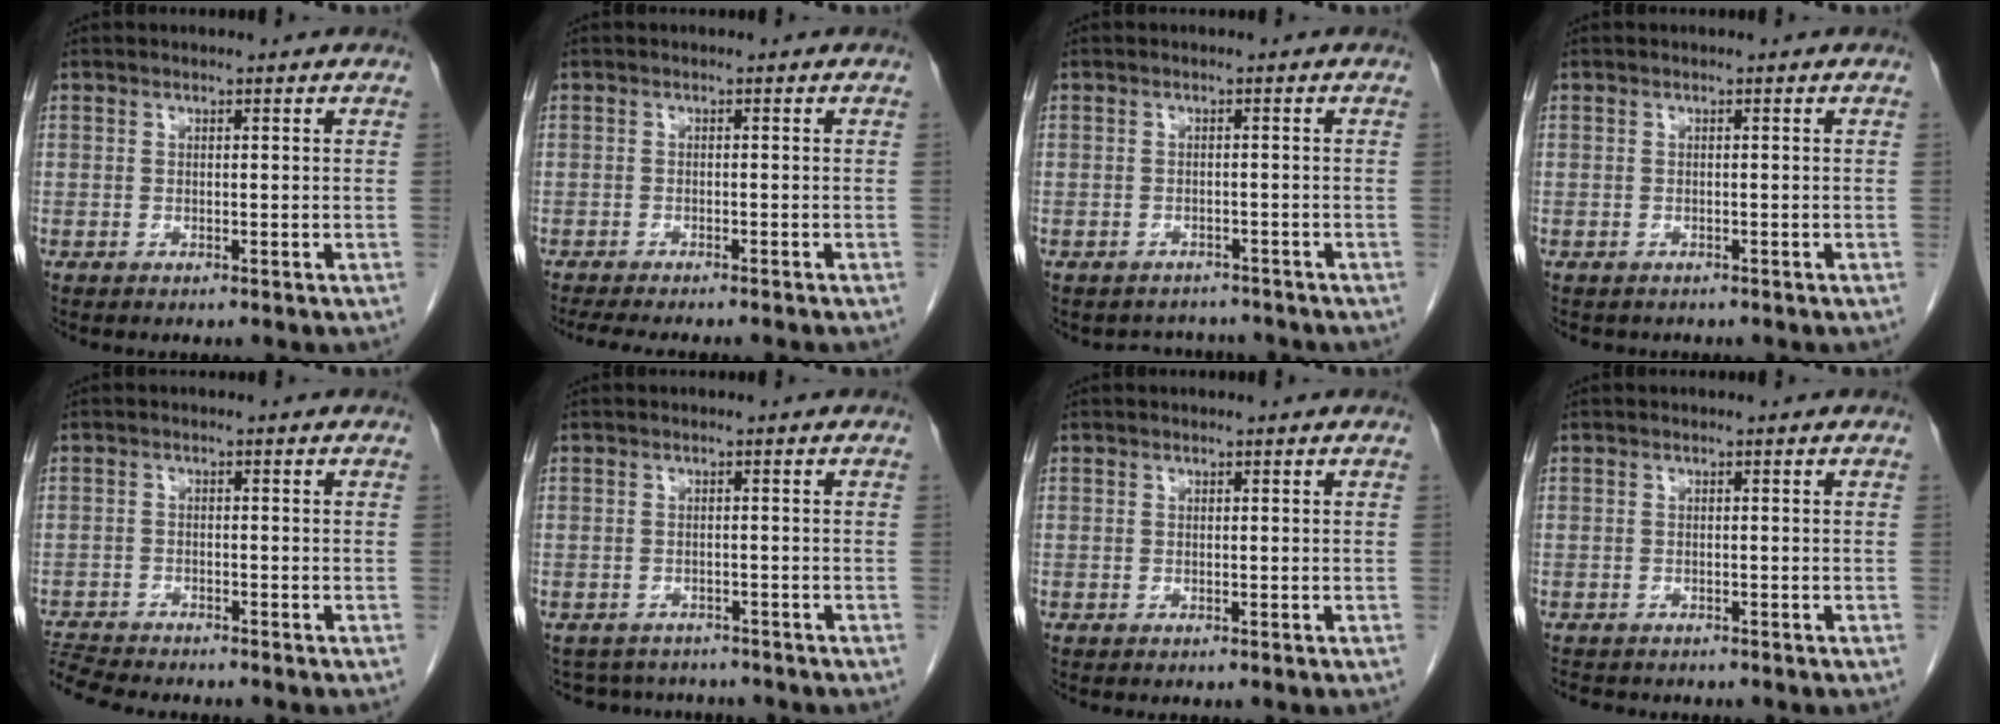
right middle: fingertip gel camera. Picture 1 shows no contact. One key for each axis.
{"total": 8.9, "fx": -7.8, "fy": 0.8, "fz": 4.3, "tx": -0.050, "ty": -0.014, "tz": -0.108}
{"total": 3.9, "fx": -3.5, "fy": 1.7, "fz": -0.2, "tx": 0.003, "ty": 0.007, "tz": -0.046}
{"total": 1.3, "fx": -1.1, "fy": 0.7, "fz": 0.1, "tx": -0.013, "ty": 0.001, "tz": -0.015}
{"total": 6.4, "fx": -6.2, "fy": 0.2, "fz": 1.5, "tx": -0.028, "ty": -0.014, "tz": -0.109}
{"total": 5.8, "fx": -5.4, "fy": 2.1, "fz": 0.4, "tx": -0.002, "ty": 0.008, "tz": -0.070}
{"total": 0.0}
{"total": 3.7, "fx": -3.2, "fy": 1.5, "fz": 1.0, "tx": -0.018, "ty": -0.005, "tz": -0.044}